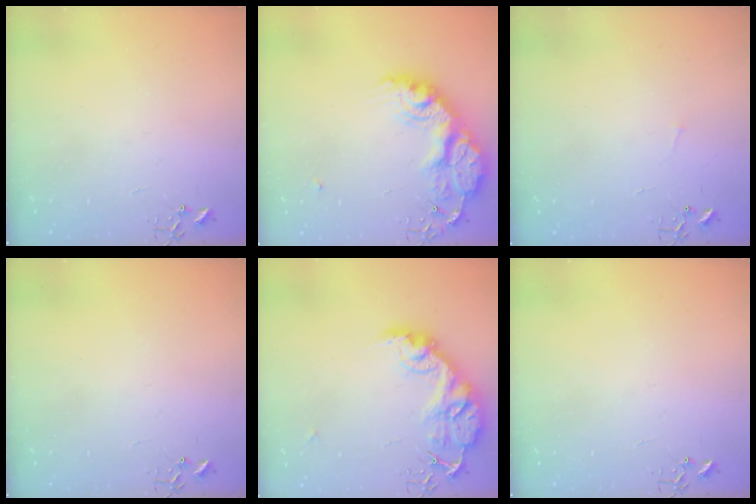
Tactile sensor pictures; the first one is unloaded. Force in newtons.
{"total": 27.8, "press": 27.7, "slide": 2.1}
{"total": 2.8, "press": 2.8, "slide": 0.3}
{"total": 0.0}
{"total": 16.8, "press": 16.8, "slide": 1.3}
{"total": 0.0}